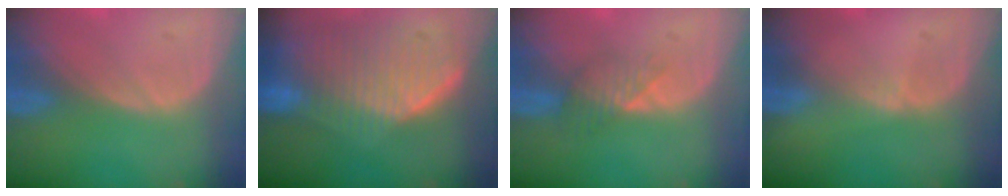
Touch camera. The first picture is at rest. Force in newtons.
{"total": 10.2, "press": 9.0, "slide": 4.9}
{"total": 3.5, "press": 3.1, "slide": 1.7}
{"total": 0.5, "press": 0.5, "slide": 0.2}